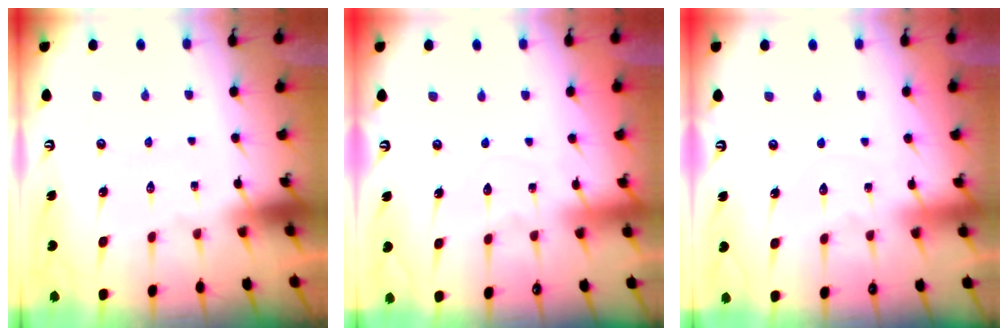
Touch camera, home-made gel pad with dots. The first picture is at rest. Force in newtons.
{"total": 4.6, "press": 4.6, "slide": 0.1}
{"total": 5.1, "press": 5.1, "slide": 0.6}